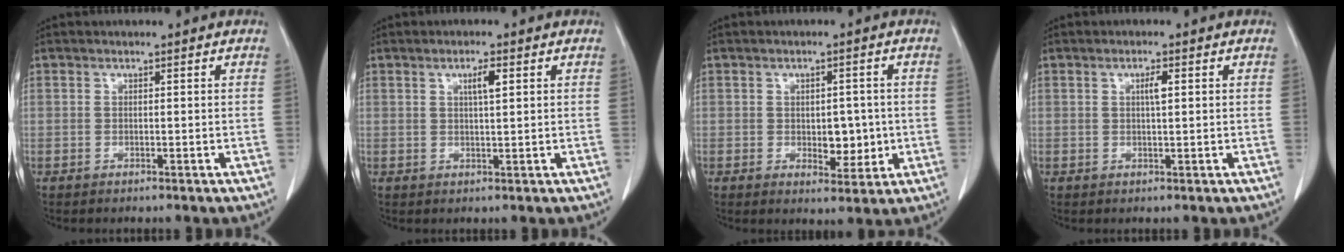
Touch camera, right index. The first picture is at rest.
{"total": 2.5, "force": [1.0, 0.2, 2.3], "torque": [-0.041, -0.001, 0.016]}
{"total": 4.7, "force": [-0.4, 2.8, 3.8], "torque": [-0.041, -0.001, 0.002]}
{"total": 1.8, "force": [0.5, 0.2, 1.8], "torque": [-0.033, 0.002, 0.008]}